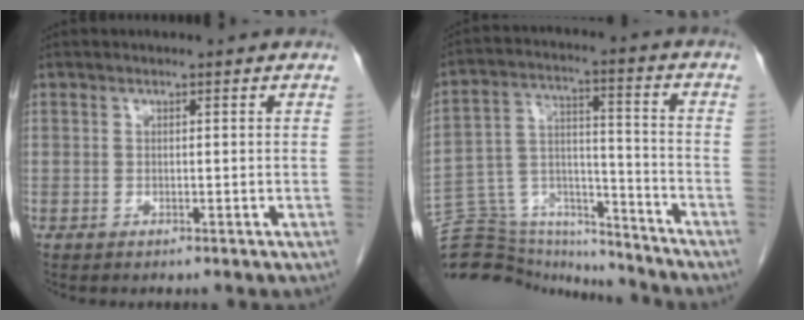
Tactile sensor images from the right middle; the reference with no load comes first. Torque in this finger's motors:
{"motor_torque": [0.04, -0.89, -0.12, -0.09]}